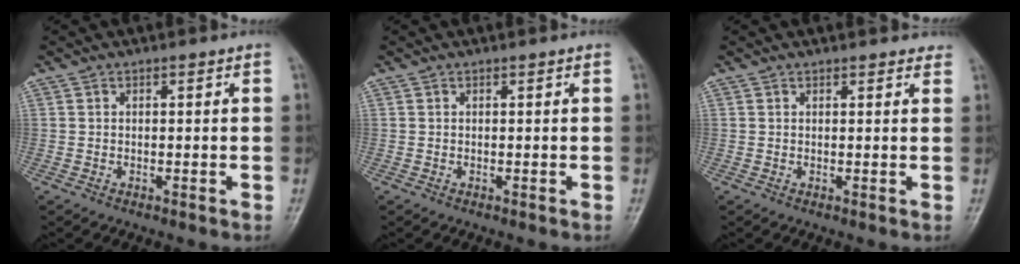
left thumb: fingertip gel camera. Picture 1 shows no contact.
{"total": 0.0}
{"total": 3.2, "force": [2.9, 1.1, 0.8], "torque": [0.011, -0.004, 0.025]}